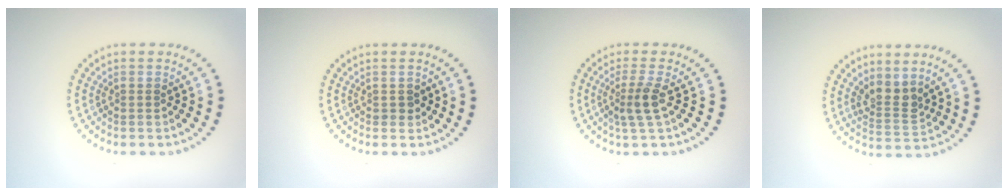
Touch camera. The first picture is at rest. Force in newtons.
{"total": 0.7, "press": 0.7, "slide": 0.0}
{"total": 2.4, "press": 1.8, "slide": 1.5}
{"total": 2.5, "press": 1.9, "slide": 1.7}